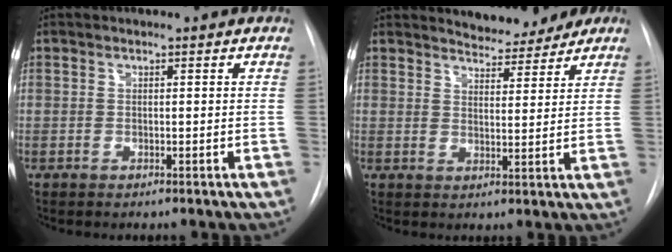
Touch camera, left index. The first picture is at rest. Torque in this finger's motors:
{"motor_torque": [0.29, -0.62, -0.03, 0.01]}